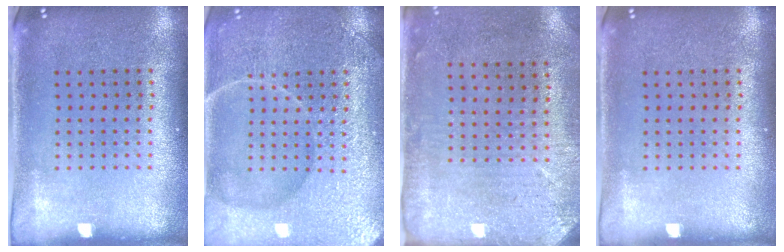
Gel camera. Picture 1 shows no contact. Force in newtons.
{"total": 7.0, "press": 6.9, "slide": 1.0}
{"total": 3.0, "press": 2.4, "slide": 1.8}
{"total": 0.0}